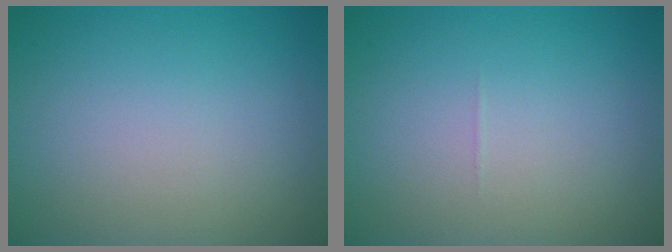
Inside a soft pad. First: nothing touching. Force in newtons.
{"total": 0.0}